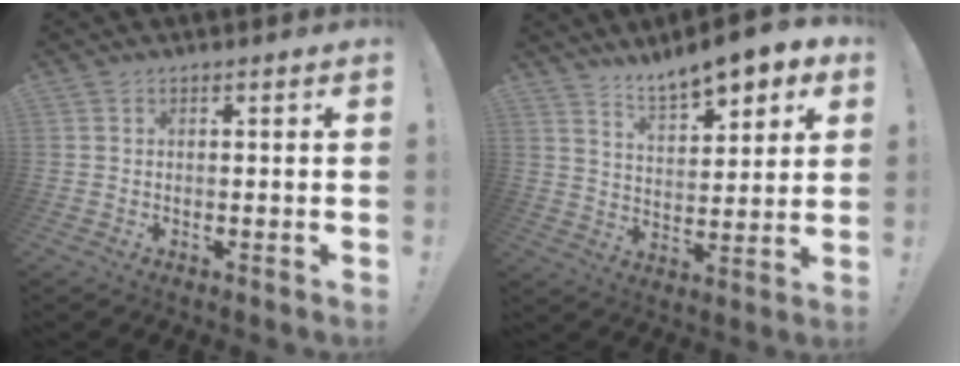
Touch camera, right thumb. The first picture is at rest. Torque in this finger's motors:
{"motor_torque": [-0.37, 0.58, 0.28, 0.06, 0.13]}